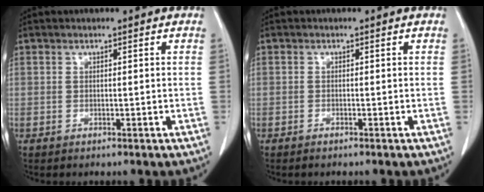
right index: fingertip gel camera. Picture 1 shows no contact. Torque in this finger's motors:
{"motor_torque": [0.10, -0.05, 0.01, 0.01]}